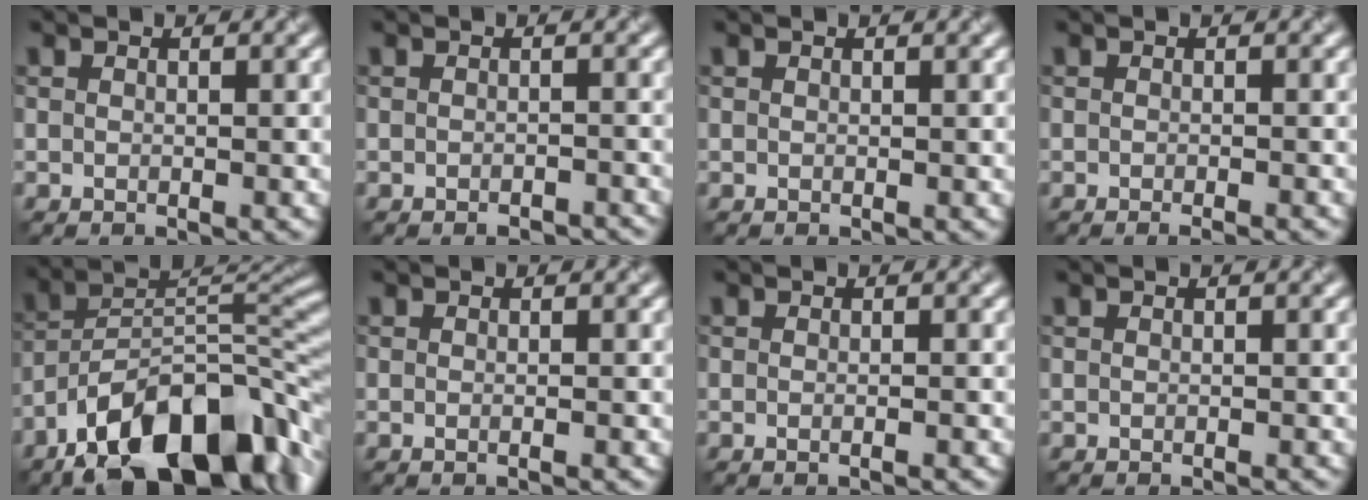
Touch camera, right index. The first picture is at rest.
{"total": 1.6, "force": [-1.3, 0.4, 0.8], "torque": [-0.005, 0.001, -0.014]}
{"total": 0.0}
{"total": 1.5, "force": [-0.9, 0.3, 1.2], "torque": [-0.006, -0.005, -0.013]}
{"total": 14.8, "force": [-9.2, 6.5, 9.6], "torque": [-0.146, 0.011, -0.166]}
{"total": 1.2, "force": [-0.2, 0.4, 1.1], "torque": [-0.009, -0.007, -0.010]}
{"total": 1.5, "force": [-0.3, 0.6, 1.4], "torque": [-0.006, -0.005, -0.013]}
{"total": 0.5, "force": [-0.4, 0.0, 0.3], "torque": [-0.001, 0.001, -0.007]}